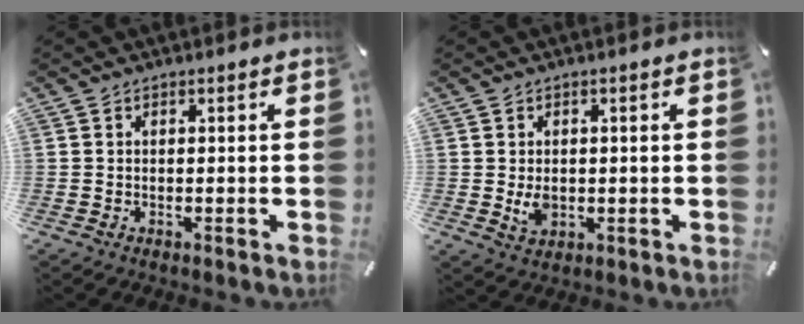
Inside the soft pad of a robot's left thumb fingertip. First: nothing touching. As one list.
[{"total": 3.5, "force": [-0.2, 2.6, 2.3], "torque": [-0.048, -0.005, -0.007]}]